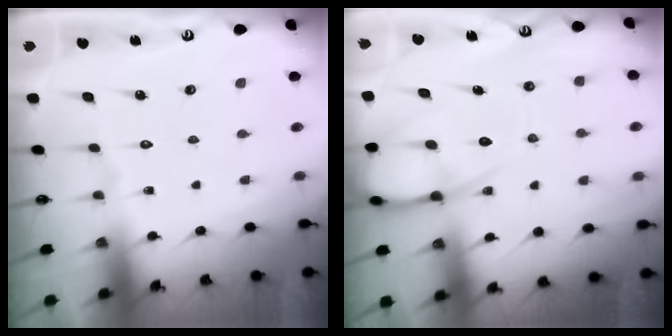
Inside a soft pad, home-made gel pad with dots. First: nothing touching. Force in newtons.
{"total": 10.5, "press": 10.4, "slide": 1.4}